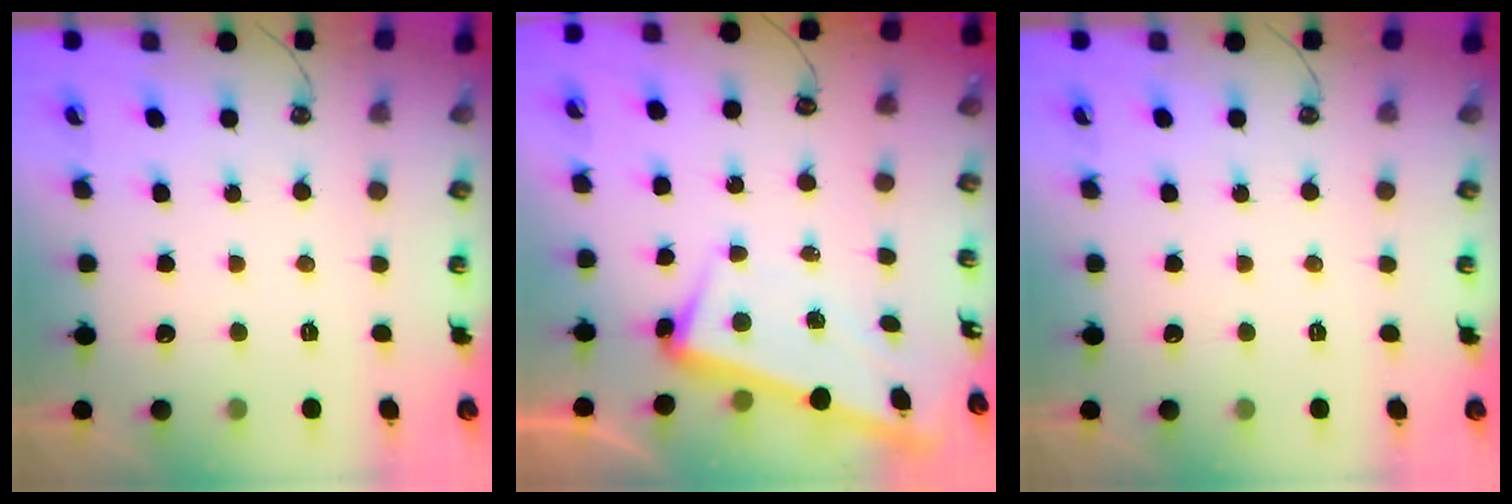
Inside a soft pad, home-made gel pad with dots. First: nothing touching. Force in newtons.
{"total": 2.9, "press": 2.8, "slide": 1.0}
{"total": 0.0}